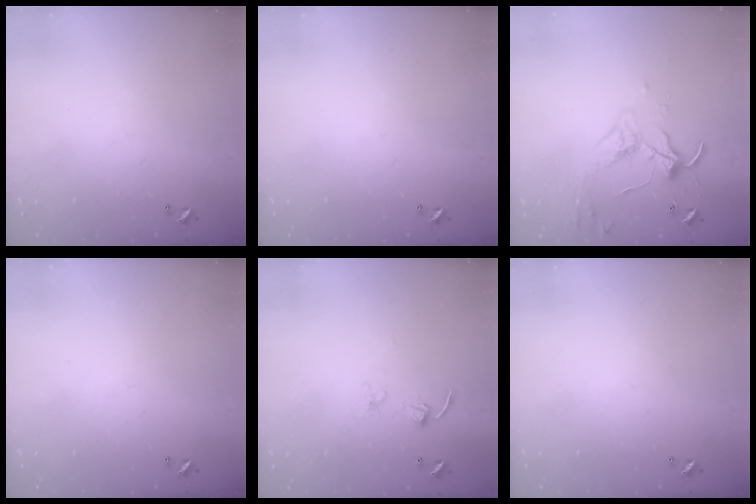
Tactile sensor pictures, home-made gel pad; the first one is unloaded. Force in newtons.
{"total": 0.0}
{"total": 3.6, "press": 3.5, "slide": 0.7}
{"total": 0.0}
{"total": 2.7, "press": 2.7, "slide": 0.2}
{"total": 0.0}